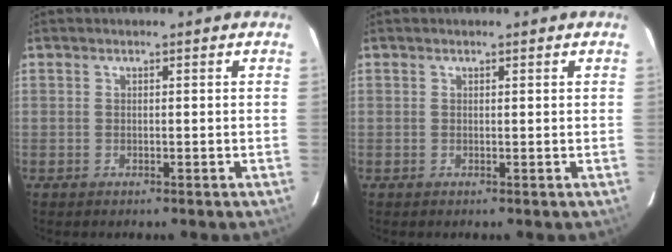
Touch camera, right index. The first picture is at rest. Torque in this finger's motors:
{"motor_torque": [-0.01, -0.05, 0.02, 0.01]}